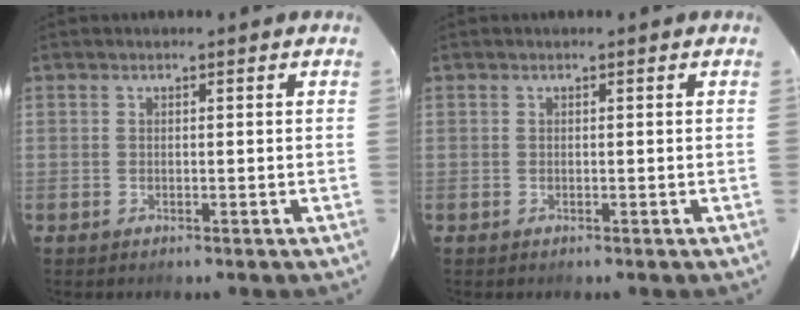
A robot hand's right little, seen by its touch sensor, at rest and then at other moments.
{"total": 0.0}